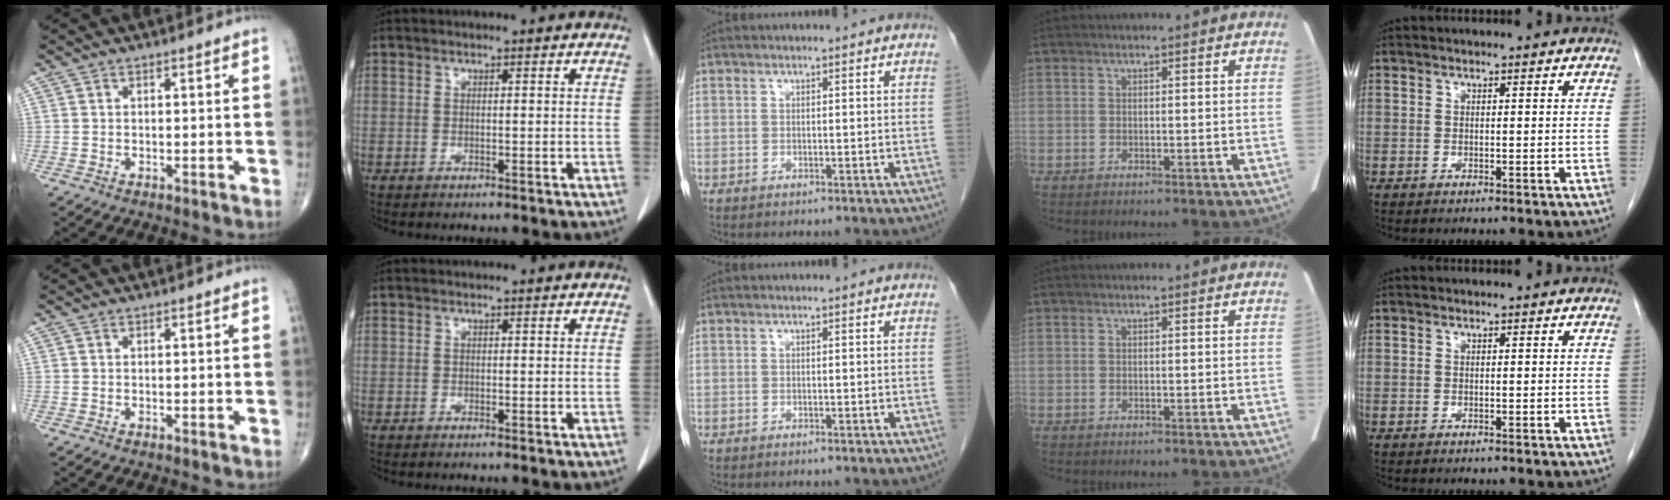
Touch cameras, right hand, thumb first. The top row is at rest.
{}